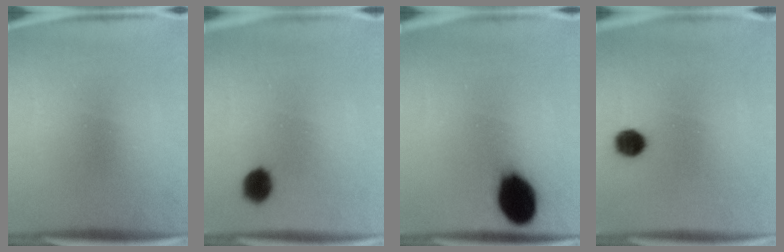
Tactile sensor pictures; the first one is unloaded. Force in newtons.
{"total": 4.7}
{"total": 13.5}
{"total": 4.8}